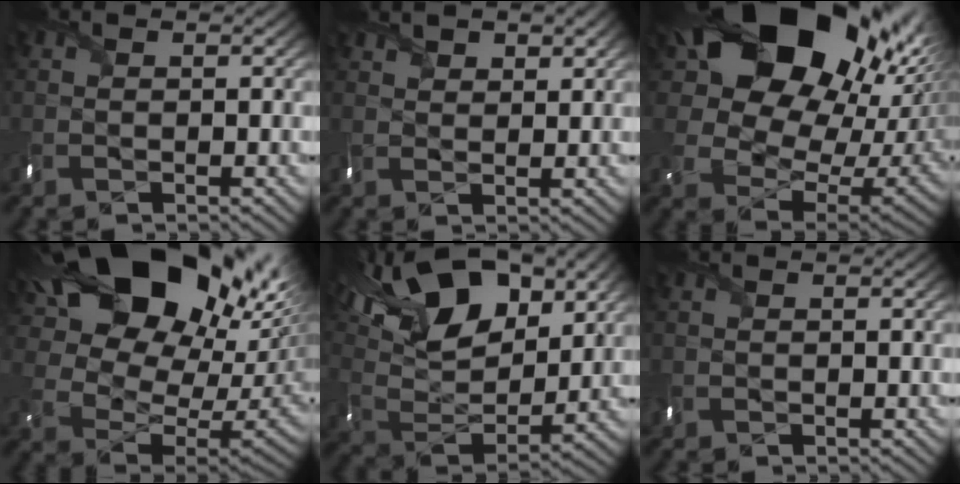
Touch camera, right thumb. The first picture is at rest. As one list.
[{"total": 3.4, "force": [2.5, 1.6, 1.6], "torque": [-0.031, 0.000, 0.048]}, {"total": 21.3, "force": [10.2, 14.2, 12.2], "torque": [-0.227, 0.006, 0.190]}, {"total": 22.5, "force": [12.3, 13.3, 13.3], "torque": [-0.253, 0.025, 0.224]}, {"total": 17.2, "force": [9.0, 8.7, 11.7], "torque": [-0.247, 0.034, 0.133]}, {"total": 0.8, "force": [-0.2, 0.7, 0.3], "torque": [-0.010, -0.002, -0.008]}]